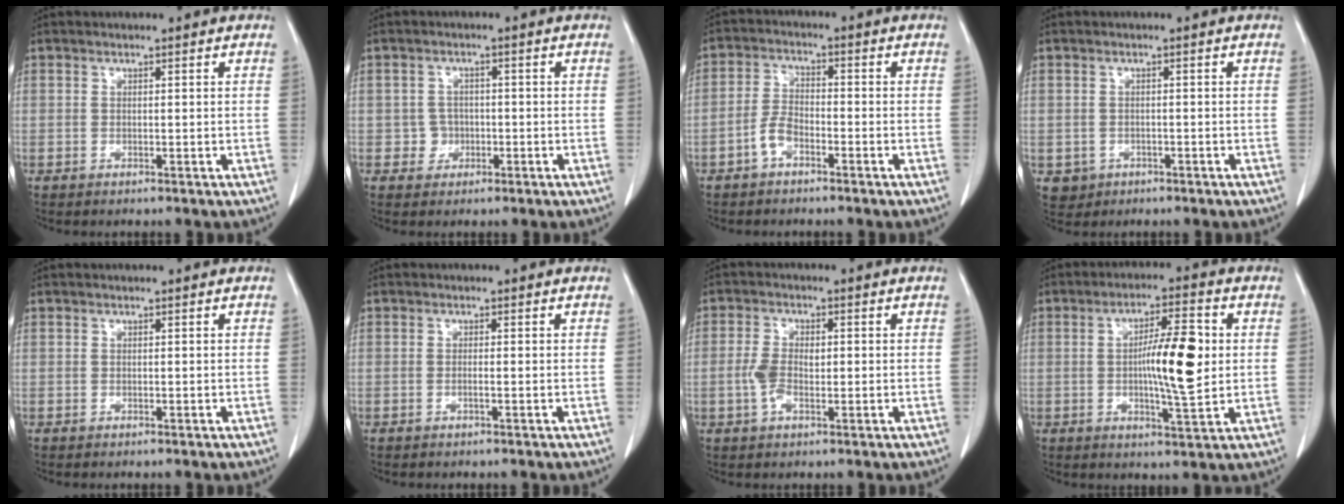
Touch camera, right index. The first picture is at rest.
{"total": 2.5, "force": [-0.7, 2.4, 0.1], "torque": [0.008, 0.010, -0.011]}
{"total": 4.0, "force": [-2.3, 2.0, 2.6], "torque": [-0.057, 0.010, -0.045]}
{"total": 2.6, "force": [-1.1, 2.4, 0.4], "torque": [-0.005, 0.006, -0.010]}
{"total": 0.0}
{"total": 0.6, "force": [-0.2, 0.0, 0.5], "torque": [-0.010, 0.002, -0.004]}
{"total": 4.6, "force": [-0.5, 2.2, 4.0], "torque": [-0.089, 0.012, -0.009]}
{"total": 10.3, "force": [0.5, 1.7, 10.1], "torque": [-0.165, 0.005, 0.007]}